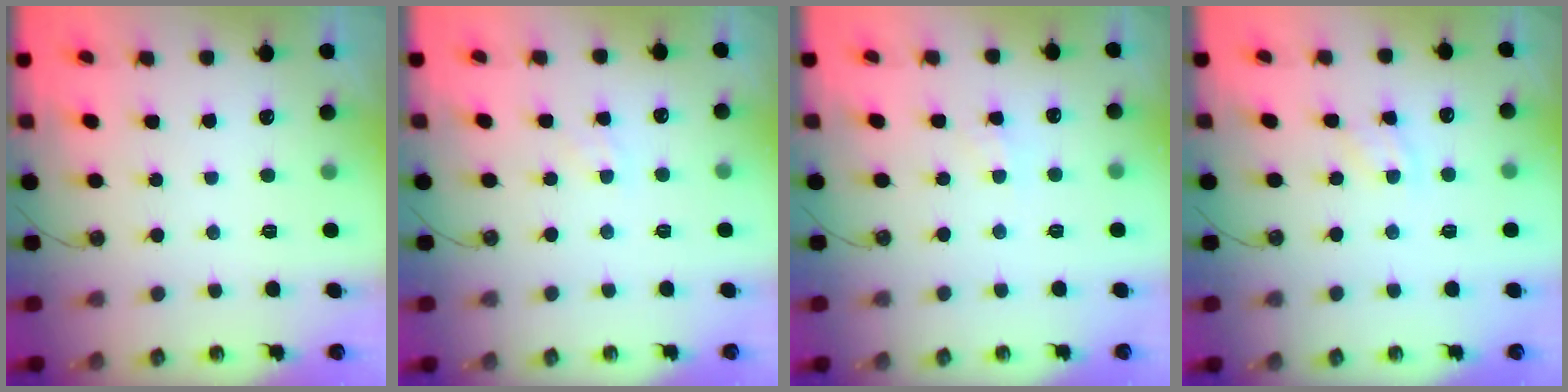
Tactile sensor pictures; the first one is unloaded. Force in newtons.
{"total": 2.9, "press": 2.9, "slide": 0.5}
{"total": 1.9, "press": 1.9, "slide": 0.3}
{"total": 4.2, "press": 4.2, "slide": 0.5}